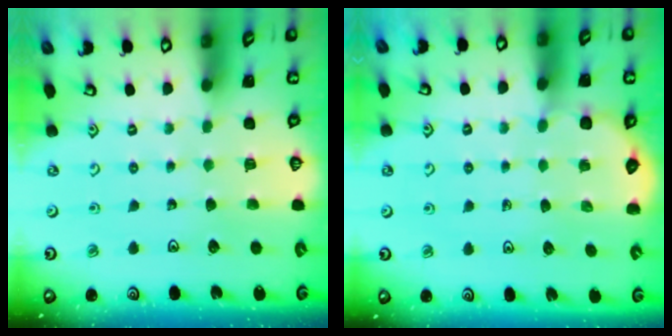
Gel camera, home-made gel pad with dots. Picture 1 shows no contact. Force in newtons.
{"total": 4.1, "press": 4.1, "slide": 0.6}